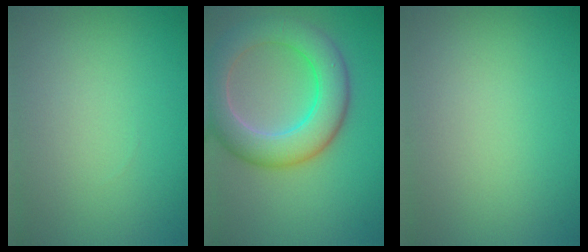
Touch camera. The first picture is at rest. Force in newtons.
{"total": 7.8, "press": 7.8, "slide": 0.3}
{"total": 0.0}